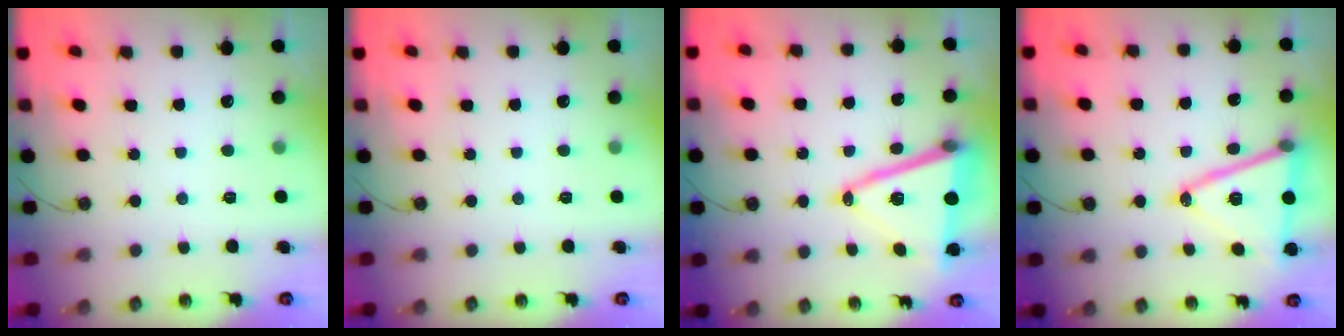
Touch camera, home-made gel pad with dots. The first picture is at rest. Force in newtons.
{"total": 0.0}
{"total": 16.6, "press": 16.2, "slide": 3.6}
{"total": 16.6, "press": 16.1, "slide": 3.8}